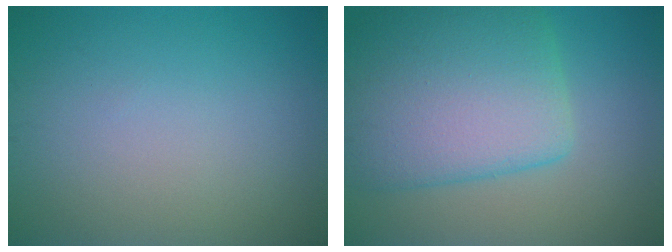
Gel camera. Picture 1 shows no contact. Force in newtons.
{"total": 9.6, "press": 9.6, "slide": 0.3}